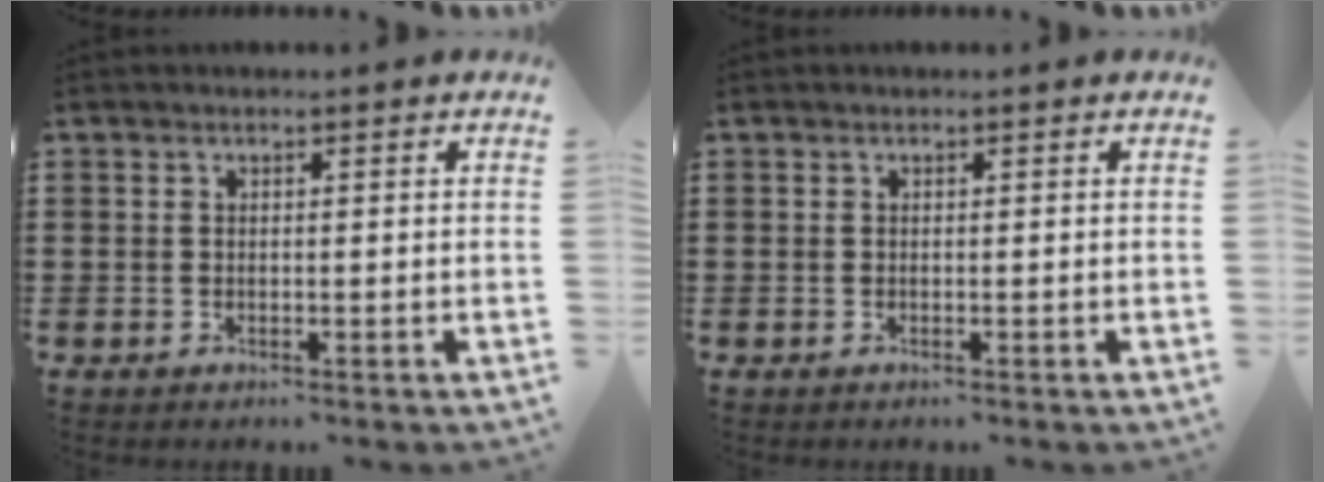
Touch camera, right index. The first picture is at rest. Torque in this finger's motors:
{"motor_torque": [-0.09, 0.09, 0.00, 0.00]}